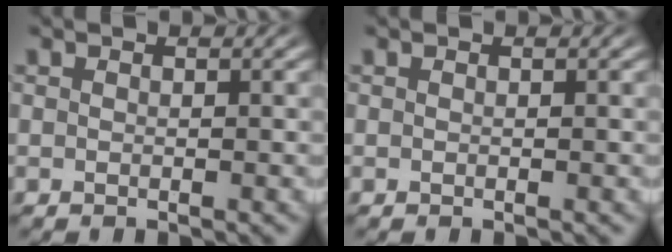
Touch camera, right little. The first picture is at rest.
{"total": 0.0}